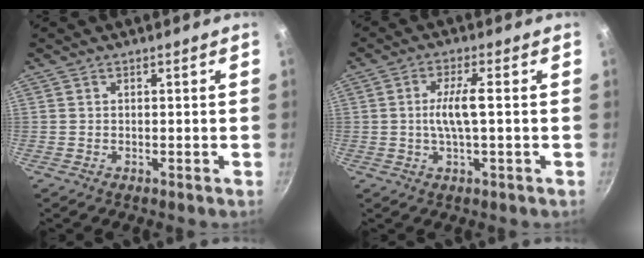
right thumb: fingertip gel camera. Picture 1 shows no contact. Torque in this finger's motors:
{"motor_torque": [-0.30, 0.51, 0.92, -0.11, 0.02]}